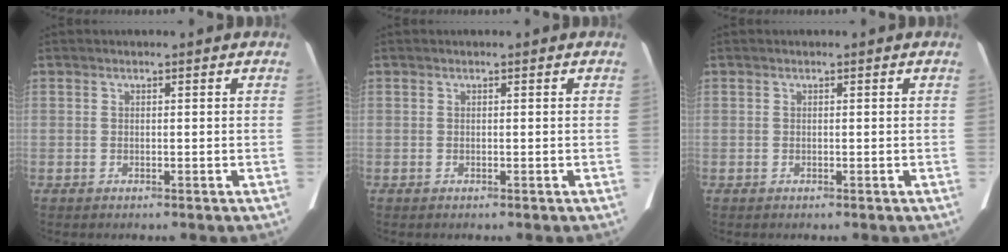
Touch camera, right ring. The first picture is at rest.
{"total": 0.0}
{"total": 0.0}